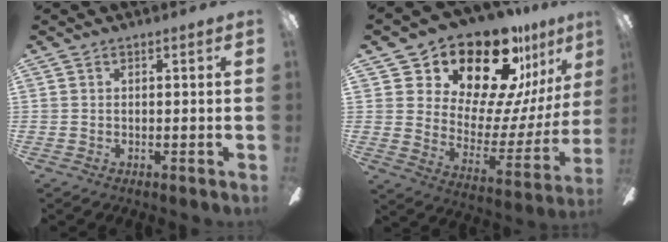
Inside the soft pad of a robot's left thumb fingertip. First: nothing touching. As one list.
[{"total": 23.8, "force": [19.5, 8.7, 10.5], "torque": [-0.155, -0.149, 0.339]}]